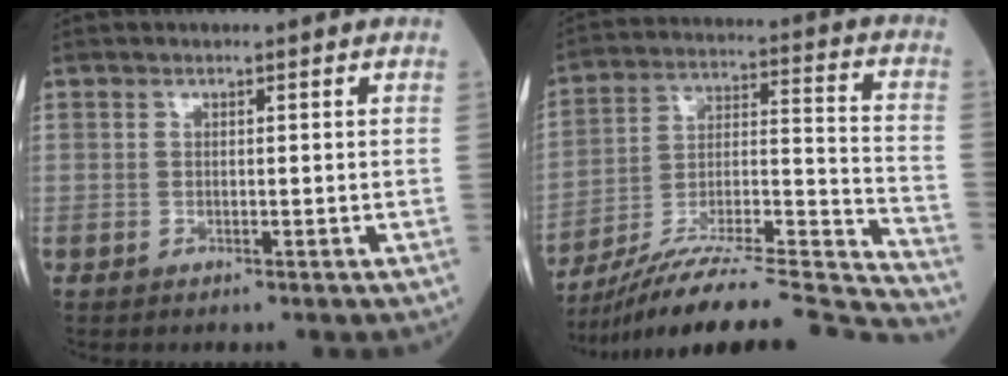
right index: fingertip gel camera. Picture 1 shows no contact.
{"total": 26.7, "force": [-24.7, -0.3, 10.2], "torque": [-0.126, -0.009, -0.377]}